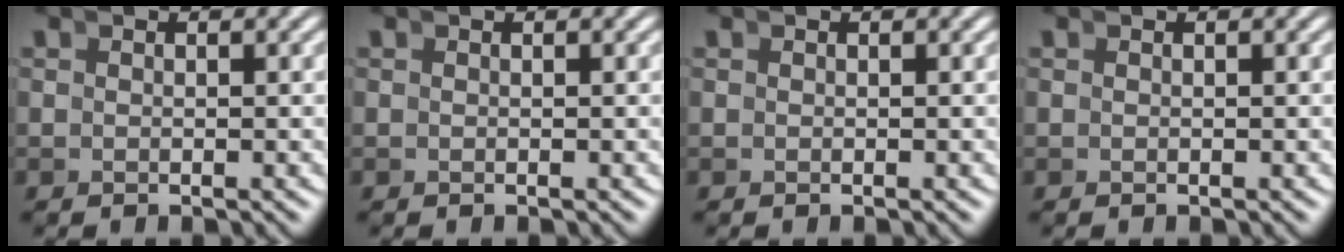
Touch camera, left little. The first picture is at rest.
{"total": 0.0}
{"total": 0.0}
{"total": 0.0}